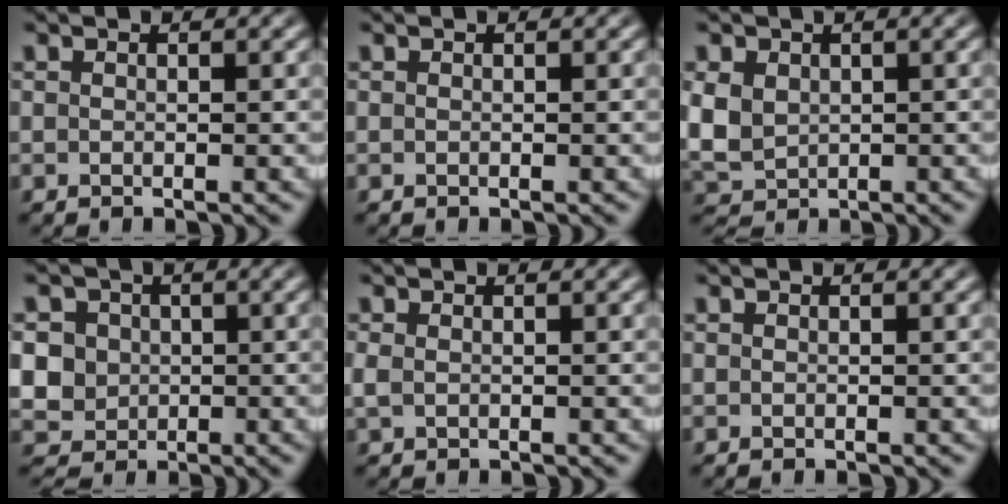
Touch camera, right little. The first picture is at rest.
{"total": 0.0}
{"total": 5.7, "force": [-0.3, 5.1, 2.4], "torque": [-0.080, -0.028, 0.010]}
{"total": 8.5, "force": [-0.6, 8.0, 2.9], "torque": [-0.083, -0.034, -0.006]}
{"total": 1.0, "force": [0.0, 0.7, 0.7], "torque": [-0.024, -0.010, 0.010]}
{"total": 0.0}